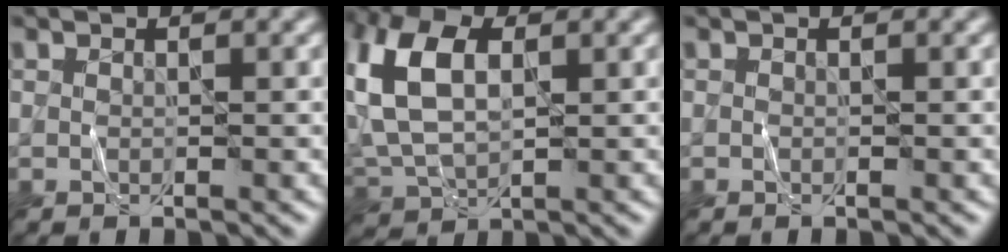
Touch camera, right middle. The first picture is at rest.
{"total": 8.2, "force": [1.8, 4.9, 6.3], "torque": [-0.160, 0.015, 0.031]}
{"total": 0.0}